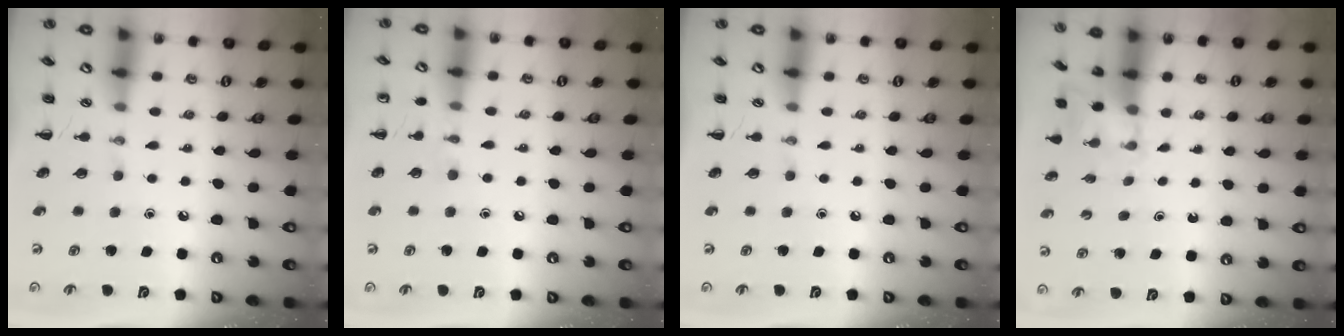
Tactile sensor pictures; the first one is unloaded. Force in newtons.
{"total": 4.8, "press": 4.5, "slide": 1.5}
{"total": 0.0}
{"total": 1.7, "press": 1.6, "slide": 0.6}